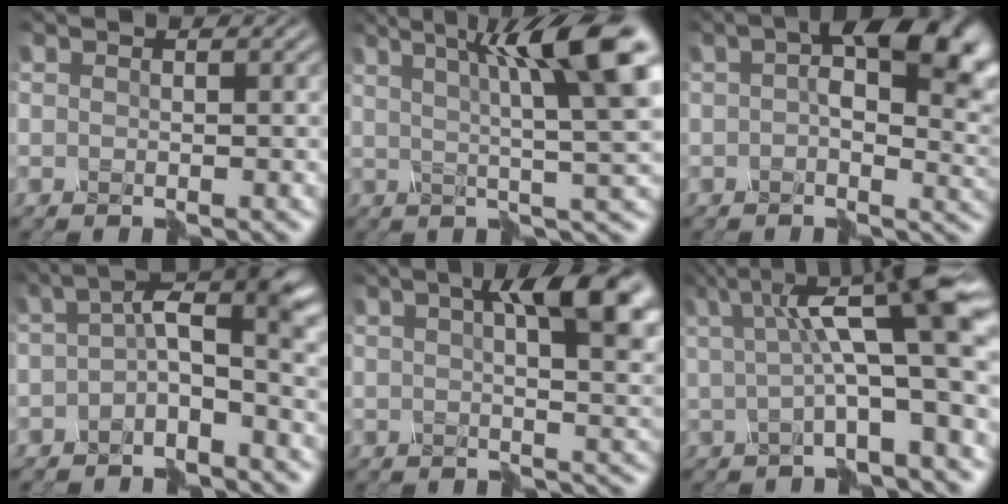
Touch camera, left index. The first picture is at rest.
{"total": 10.6, "force": [4.3, 1.8, 9.5], "torque": [-0.117, 0.023, 0.059]}
{"total": 12.4, "force": [3.0, 6.4, 10.2], "torque": [-0.136, 0.013, 0.039]}
{"total": 4.5, "force": [0.1, 1.5, 4.2], "torque": [-0.064, 0.026, -0.017]}
{"total": 10.2, "force": [3.9, 3.6, 8.8], "torque": [-0.097, 0.020, 0.048]}
{"total": 8.7, "force": [2.3, 1.5, 8.3], "torque": [-0.115, 0.027, 0.025]}